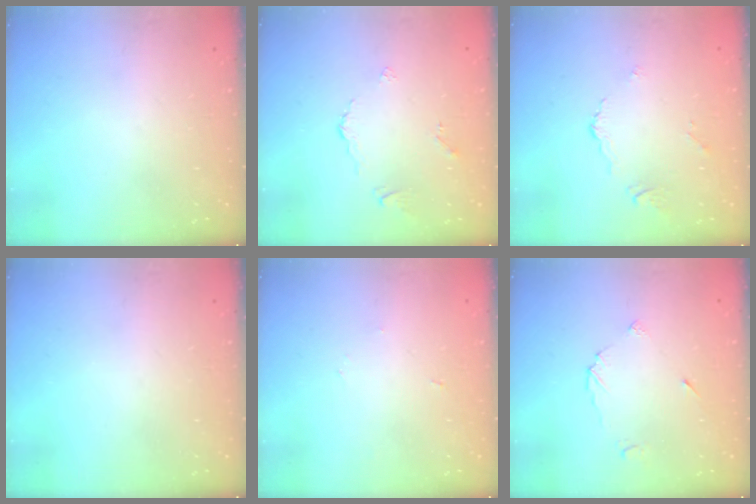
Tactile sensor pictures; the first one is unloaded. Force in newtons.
{"total": 2.7, "press": 2.6, "slide": 0.6}
{"total": 3.1, "press": 3.0, "slide": 0.8}
{"total": 0.0}
{"total": 2.4, "press": 2.4, "slide": 0.2}
{"total": 3.9, "press": 3.8, "slide": 0.5}